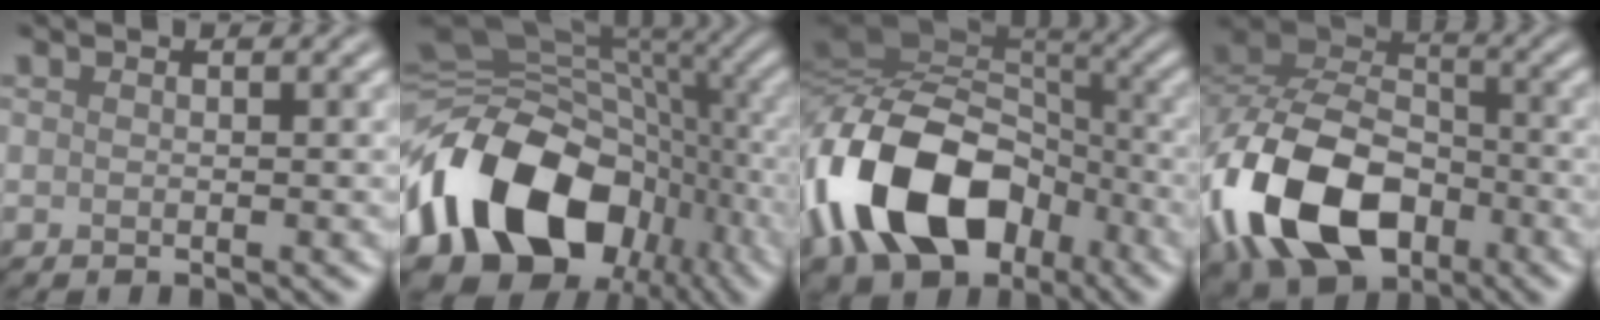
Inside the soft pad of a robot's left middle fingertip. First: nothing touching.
{"total": 14.8, "force": [-5.1, 10.5, 9.2], "torque": [-0.175, 0.000, -0.095]}
{"total": 16.0, "force": [-5.5, 10.6, 10.5], "torque": [-0.230, -0.017, -0.102]}
{"total": 12.8, "force": [-5.2, 8.2, 8.3], "torque": [-0.182, -0.004, -0.106]}